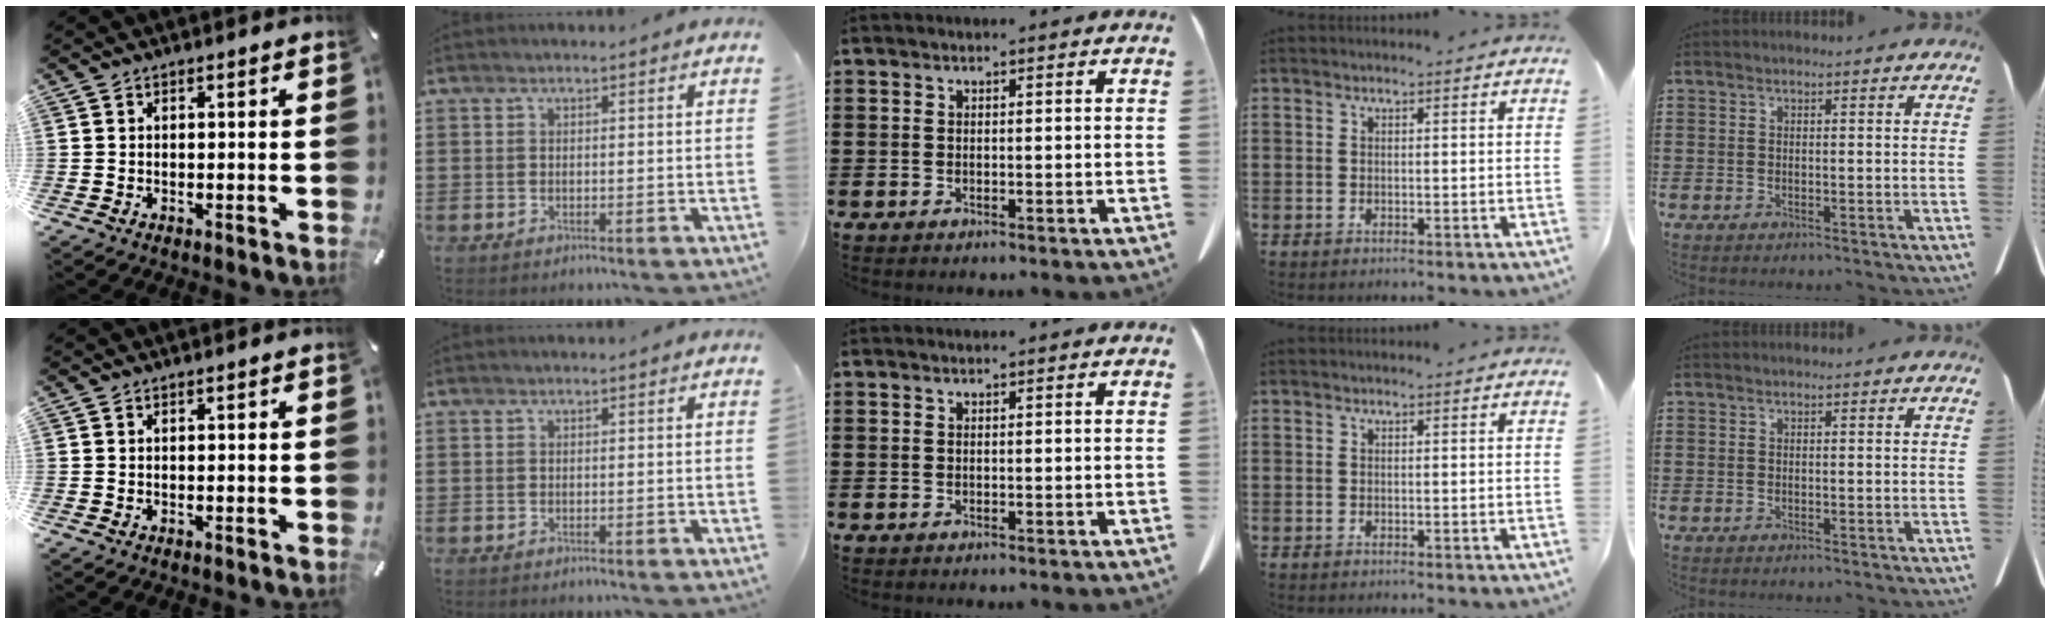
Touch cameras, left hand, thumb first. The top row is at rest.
{}